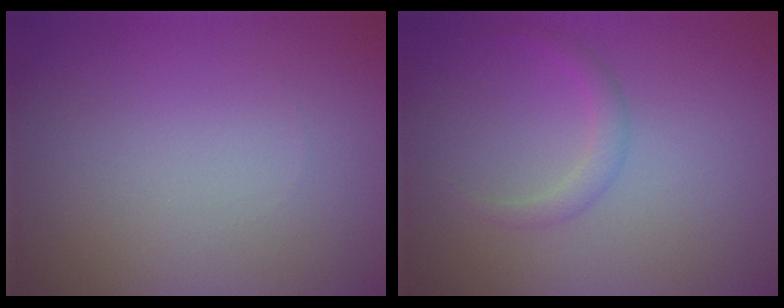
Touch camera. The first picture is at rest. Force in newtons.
{"total": 1.4, "press": 1.3, "slide": 0.1}